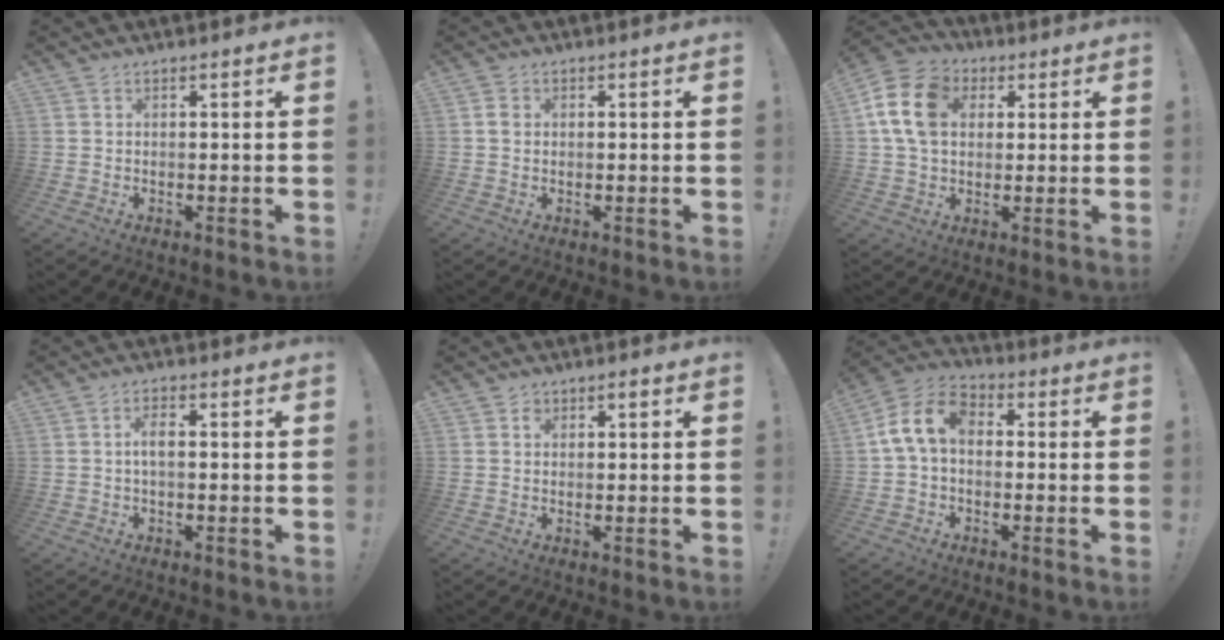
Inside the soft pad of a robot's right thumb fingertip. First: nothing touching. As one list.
[{"total": 1.8, "force": [0.2, 1.5, 0.9], "torque": [-0.009, 0.003, 0.001]}, {"total": 15.1, "force": [3.7, 11.2, 9.5], "torque": [-0.175, 0.004, 0.071]}, {"total": 3.5, "force": [-0.1, 1.2, 3.3], "torque": [-0.076, 0.009, -0.004]}, {"total": 1.3, "force": [0.3, 1.1, 0.7], "torque": [-0.009, 0.003, 0.003]}, {"total": 11.0, "force": [1.1, 7.1, 8.3], "torque": [-0.167, 0.017, 0.022]}]